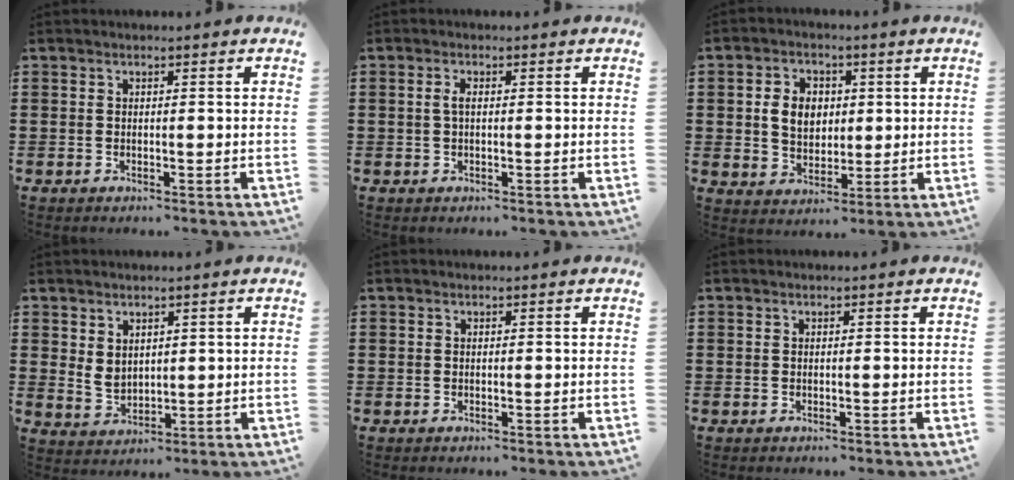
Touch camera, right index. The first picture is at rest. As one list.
[{"total": 1.5, "force": [0.0, 0.5, 1.4], "torque": [-0.034, 0.000, -0.005]}, {"total": 5.9, "force": [0.7, 4.6, 3.6], "torque": [-0.084, 0.010, 0.006]}, {"total": 3.0, "force": [1.9, 2.1, 1.0], "torque": [-0.028, 0.006, 0.037]}, {"total": 0.0}, {"total": 0.0}]